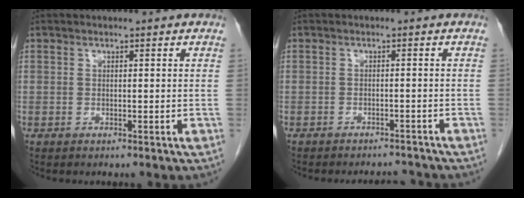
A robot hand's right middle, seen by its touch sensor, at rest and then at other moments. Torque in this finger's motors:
{"motor_torque": [0.06, -0.05, 0.02, 0.01]}